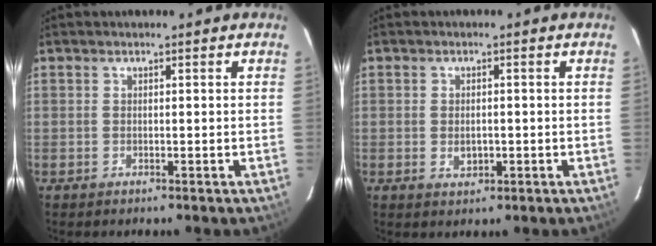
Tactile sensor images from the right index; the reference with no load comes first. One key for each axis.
{"total": 2.8, "fx": -0.6, "fy": 1.9, "fz": 2.0, "tx": -0.035, "ty": -0.001, "tz": -0.006}